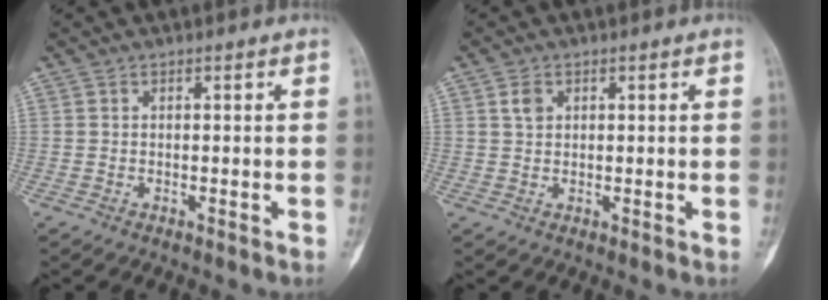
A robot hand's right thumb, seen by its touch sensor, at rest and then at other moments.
{"total": 2.2, "force": [0.9, 1.6, 1.2], "torque": [-0.018, 0.000, 0.017]}